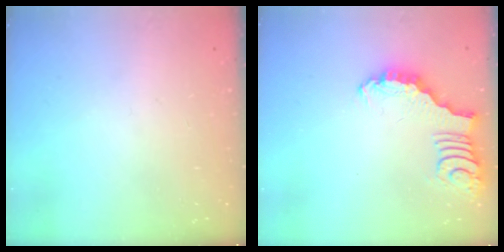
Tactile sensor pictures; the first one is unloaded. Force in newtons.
{"total": 2.2, "press": 2.2, "slide": 0.0}